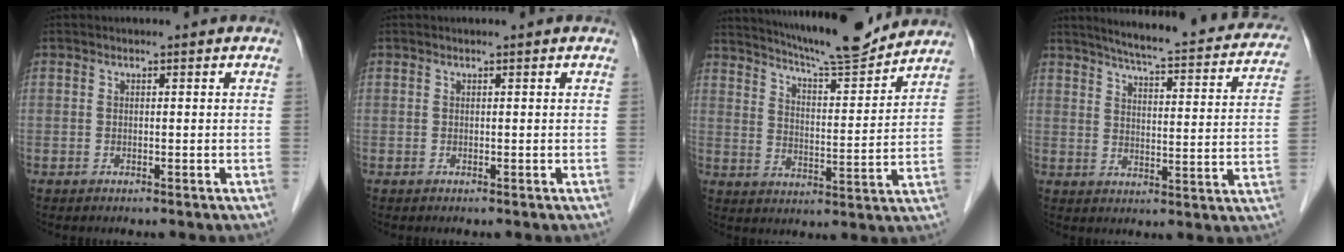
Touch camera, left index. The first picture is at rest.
{"total": 0.0}
{"total": 14.9, "force": [13.9, 0.7, 5.3], "torque": [-0.093, -0.003, 0.206]}
{"total": 24.5, "force": [21.7, 3.4, 10.7], "torque": [-0.147, -0.030, 0.260]}